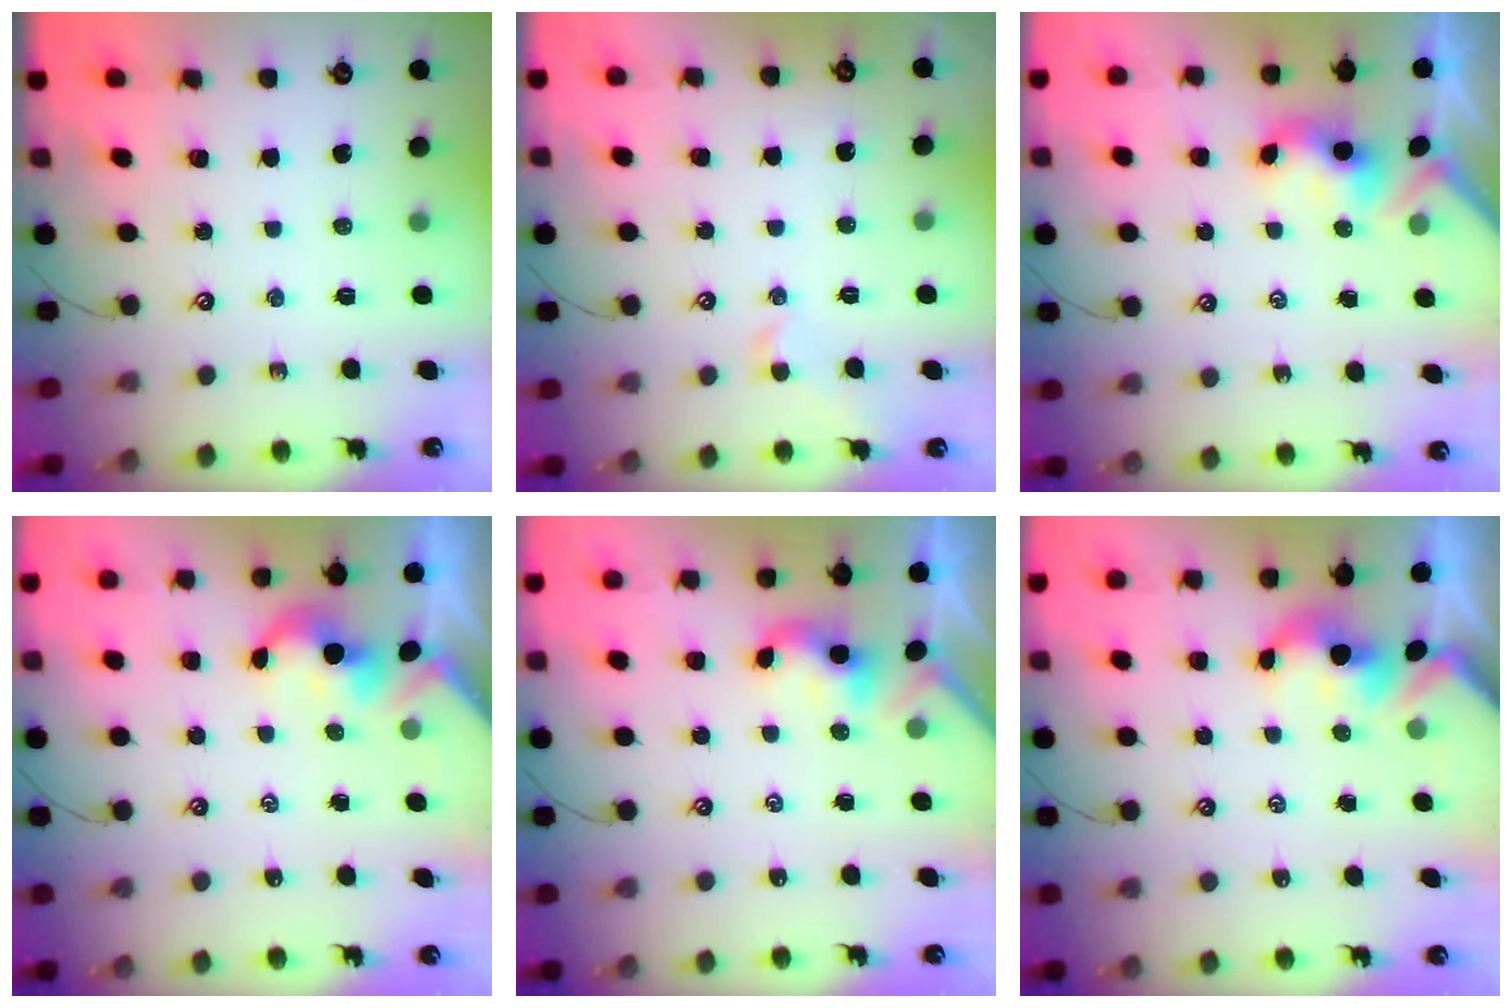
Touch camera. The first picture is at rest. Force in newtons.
{"total": 0.9, "press": 0.6, "slide": 0.7}
{"total": 3.6, "press": 3.6, "slide": 0.2}
{"total": 2.2, "press": 2.2, "slide": 0.3}
{"total": 2.2, "press": 2.2, "slide": 0.2}
{"total": 1.7, "press": 1.7, "slide": 0.2}